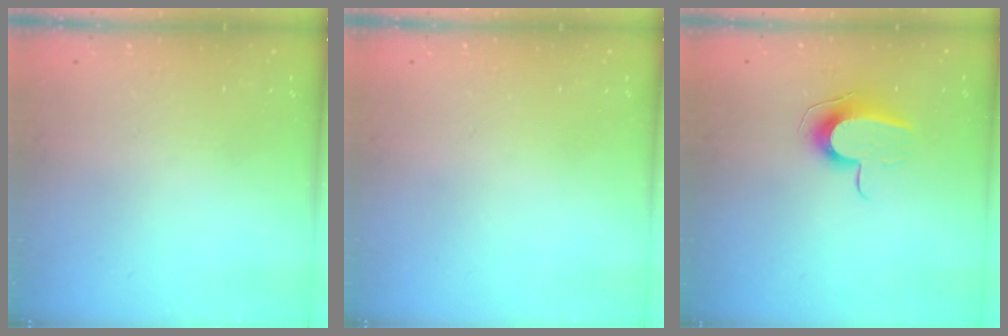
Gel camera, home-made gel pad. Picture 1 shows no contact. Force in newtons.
{"total": 0.0}
{"total": 9.2, "press": 9.2, "slide": 0.5}